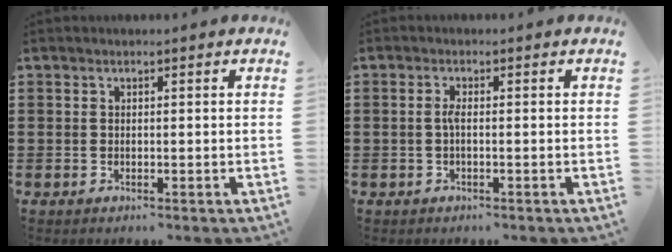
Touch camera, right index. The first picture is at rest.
{"total": 1.7, "force": [-0.3, 0.2, 1.6], "torque": [-0.041, -0.003, -0.009]}